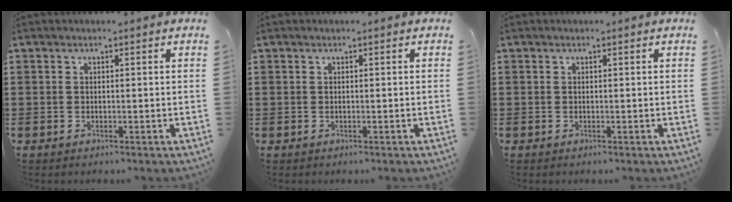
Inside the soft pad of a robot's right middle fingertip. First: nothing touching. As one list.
[{"total": 0.0}, {"total": 0.0}]